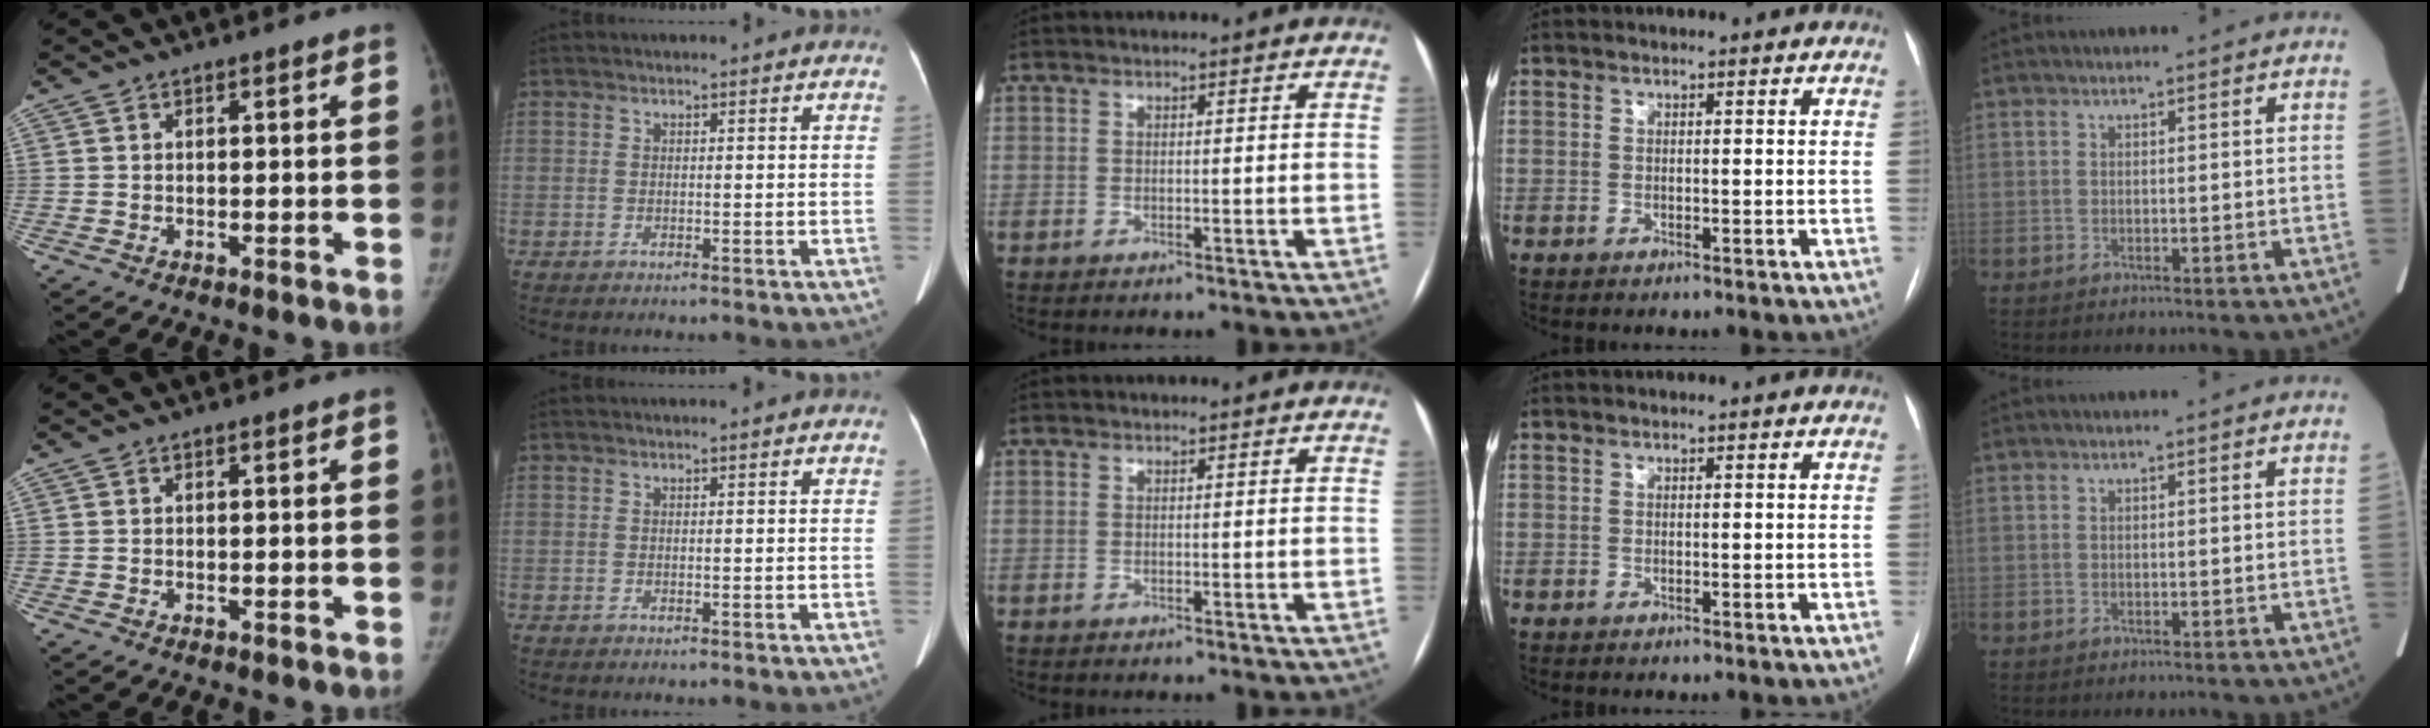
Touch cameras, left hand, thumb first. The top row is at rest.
{}